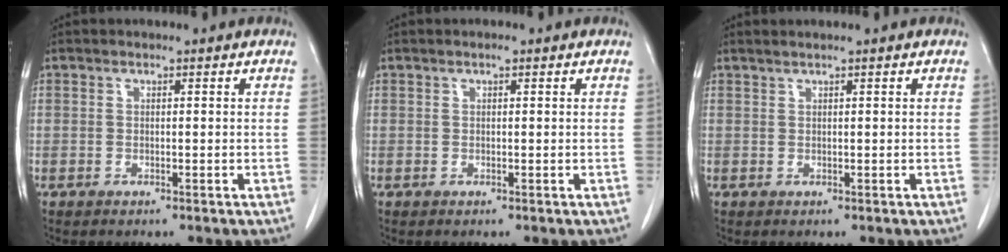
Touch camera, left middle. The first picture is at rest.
{"total": 0.0}
{"total": 1.0, "force": [0.8, -0.2, 0.5], "torque": [-0.014, 0.005, 0.021]}